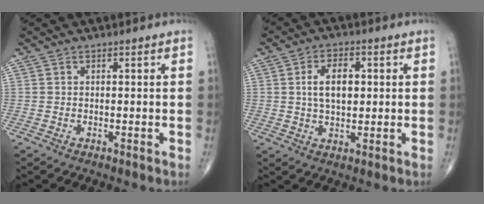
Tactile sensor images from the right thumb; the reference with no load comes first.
{"total": 7.4, "force": [1.2, 4.2, 6.0], "torque": [-0.092, 0.005, 0.020]}